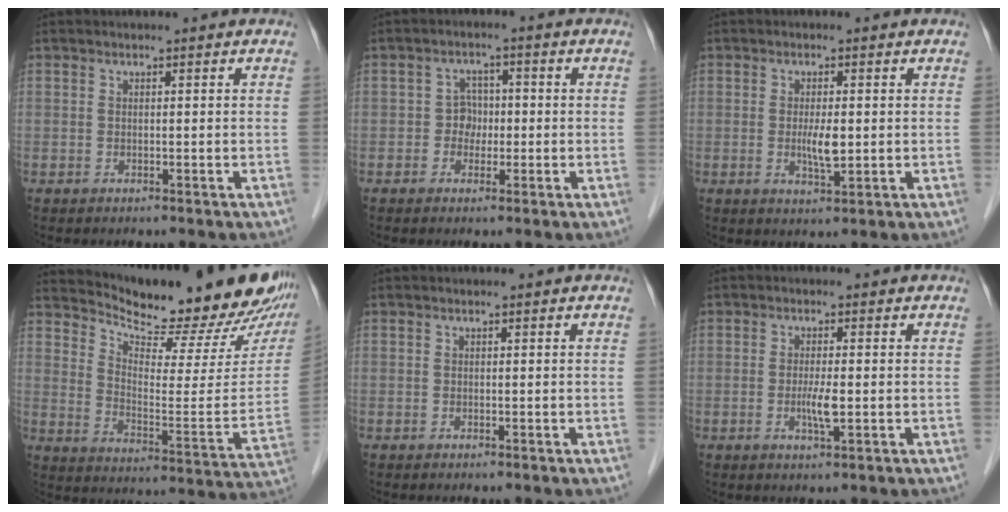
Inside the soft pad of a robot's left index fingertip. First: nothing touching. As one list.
[{"total": 2.9, "force": [-0.6, 2.6, 1.3], "torque": [-0.015, 0.008, -0.014]}, {"total": 3.4, "force": [-0.1, 0.8, 3.3], "torque": [-0.062, -0.005, 0.001]}, {"total": 23.8, "force": [21.6, 3.8, 9.1], "torque": [-0.143, -0.085, 0.284]}, {"total": 0.0}, {"total": 3.0, "force": [-0.5, 0.3, 2.9], "torque": [-0.060, -0.005, -0.009]}]